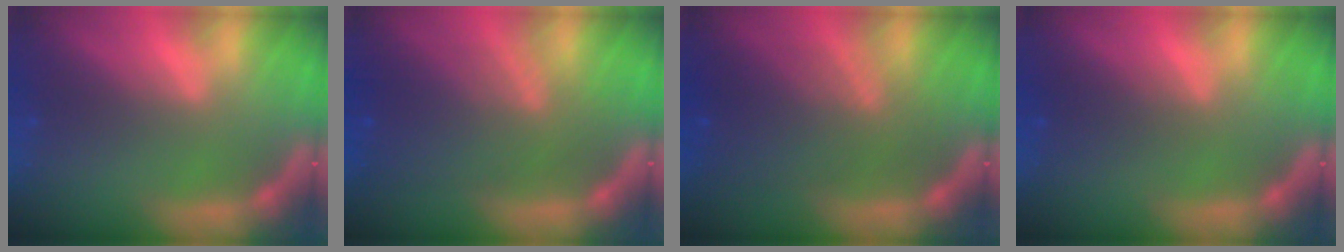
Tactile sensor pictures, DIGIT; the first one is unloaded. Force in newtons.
{"total": 7.6}
{"total": 7.1}
{"total": 2.0}